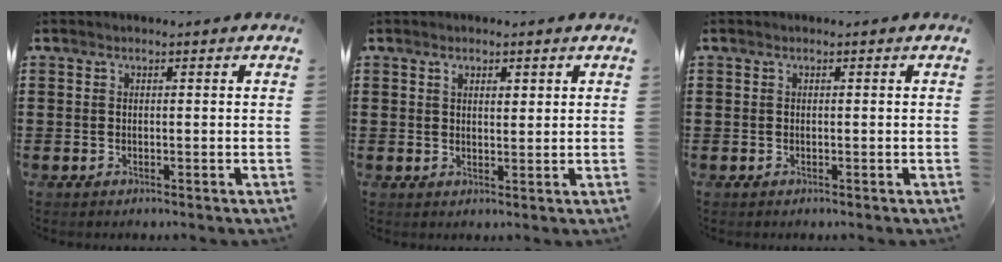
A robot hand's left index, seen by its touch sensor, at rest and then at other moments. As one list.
[{"total": 1.5, "force": [1.1, 0.8, 0.7], "torque": [-0.008, 0.002, 0.018]}, {"total": 0.0}]